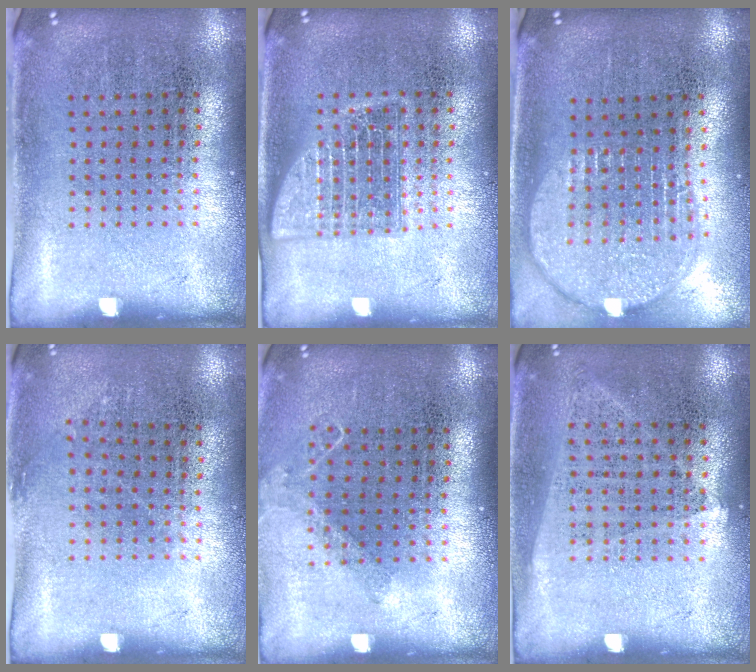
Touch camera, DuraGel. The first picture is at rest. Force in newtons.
{"total": 2.3, "press": 2.3, "slide": 0.3}
{"total": 2.0, "press": 1.7, "slide": 1.1}
{"total": 0.8, "press": 0.6, "slide": 0.5}
{"total": 0.9, "press": 0.9, "slide": 0.1}
{"total": 1.0, "press": 0.9, "slide": 0.6}